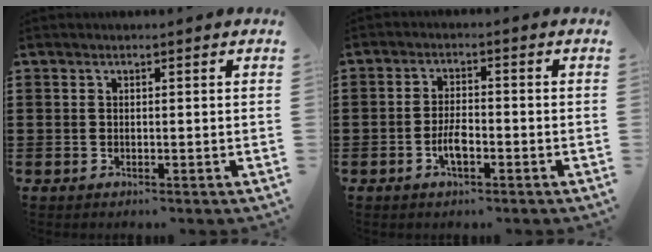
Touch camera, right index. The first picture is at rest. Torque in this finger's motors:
{"motor_torque": [1.73, 0.40, 0.35, 0.10]}